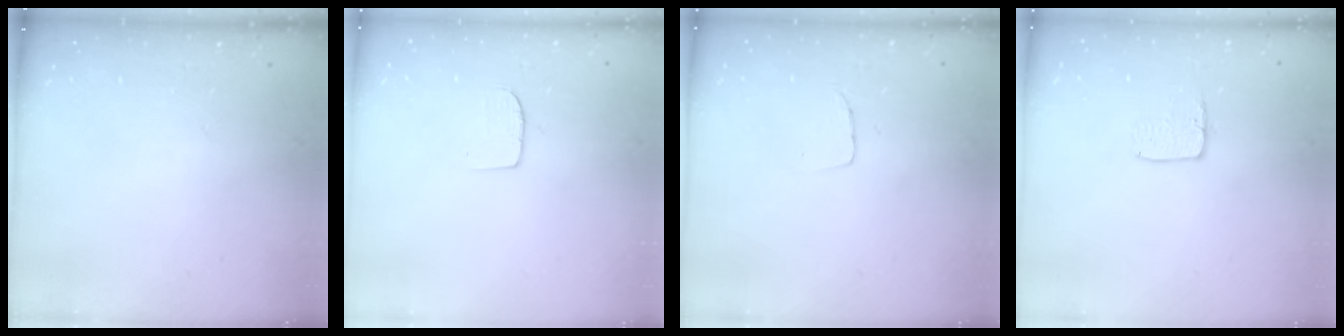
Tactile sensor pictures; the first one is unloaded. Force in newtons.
{"total": 5.1, "press": 5.1, "slide": 0.4}
{"total": 2.9, "press": 2.9, "slide": 0.1}
{"total": 5.8, "press": 5.8, "slide": 0.4}